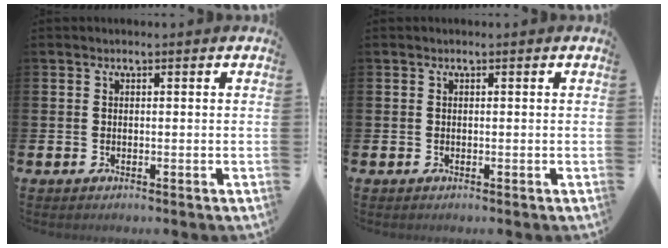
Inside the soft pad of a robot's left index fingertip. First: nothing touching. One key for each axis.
{"total": 0.0}